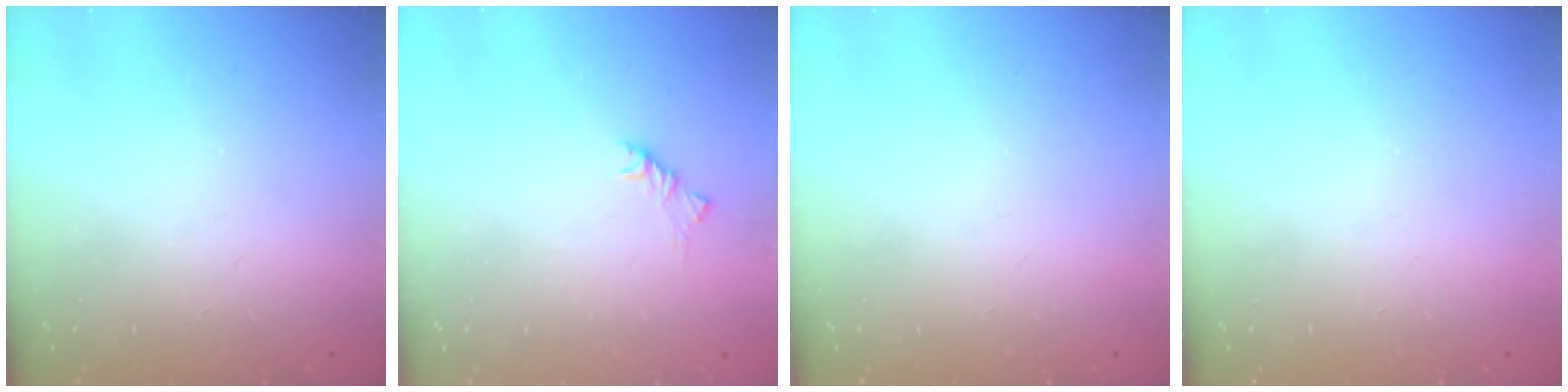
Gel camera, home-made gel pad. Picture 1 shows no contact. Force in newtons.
{"total": 3.0, "press": 2.9, "slide": 0.9}
{"total": 0.0}
{"total": 0.0}